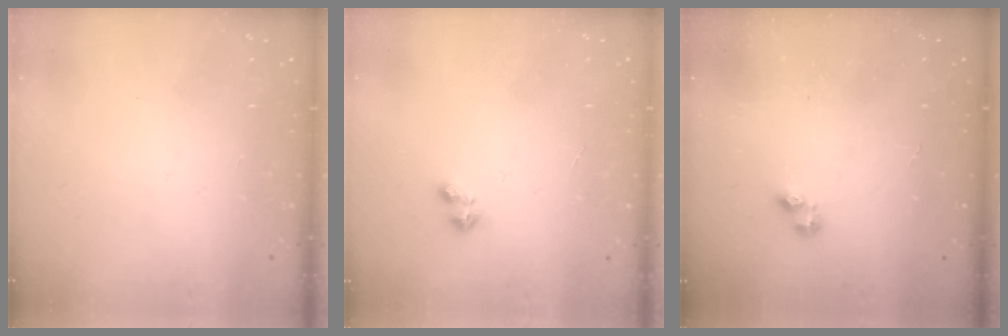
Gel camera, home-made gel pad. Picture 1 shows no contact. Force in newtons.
{"total": 2.2, "press": 2.2, "slide": 0.4}
{"total": 3.3, "press": 3.2, "slide": 0.5}